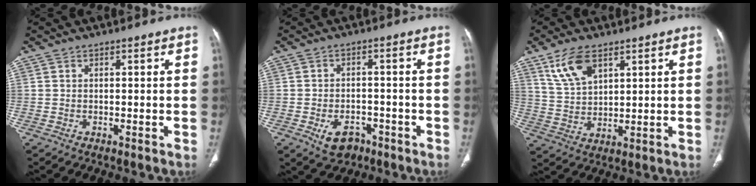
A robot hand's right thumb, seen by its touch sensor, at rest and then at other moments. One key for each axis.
{"total": 6.0, "fx": -3.2, "fy": 4.0, "fz": 3.1, "tx": -0.043, "ty": 0.021, "tz": -0.043}
{"total": 8.5, "fx": 5.1, "fy": 4.2, "fz": 5.4, "tx": -0.098, "ty": -0.020, "tz": 0.107}